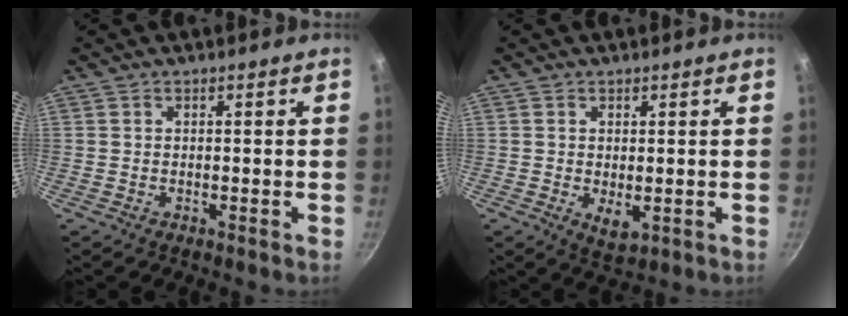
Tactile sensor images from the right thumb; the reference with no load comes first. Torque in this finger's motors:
{"motor_torque": [-0.20, 0.13, -0.01, 0.10, 0.00]}